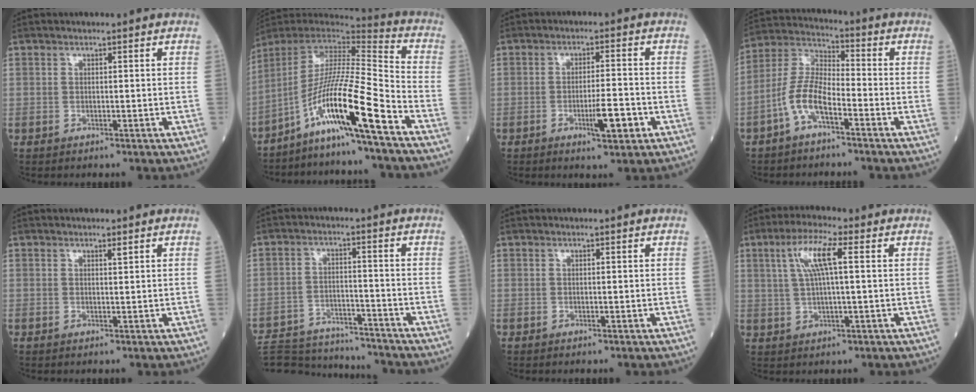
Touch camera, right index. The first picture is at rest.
{"total": 15.7, "force": [-9.2, -1.7, 12.6], "torque": [-0.235, -0.004, -0.166]}
{"total": 5.4, "force": [-2.1, 0.6, 4.9], "torque": [-0.082, -0.003, -0.030]}
{"total": 7.9, "force": [-3.8, 2.4, 6.5], "torque": [-0.147, 0.014, -0.079]}
{"total": 0.6, "force": [0.5, -0.1, 0.3], "torque": [-0.012, -0.004, 0.012]}
{"total": 19.7, "force": [-18.6, 3.2, 5.9], "torque": [-0.149, -0.013, -0.275]}
{"total": 0.0}
{"total": 6.8, "force": [2.0, 0.5, 6.5], "torque": [-0.132, 0.013, 0.042]}